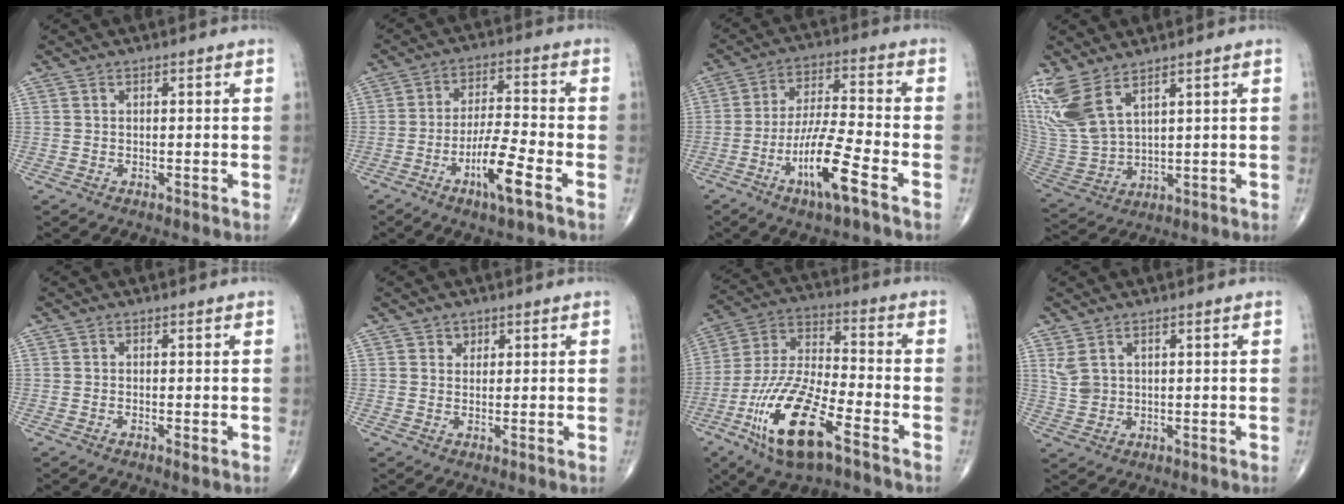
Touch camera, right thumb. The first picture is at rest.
{"total": 9.2, "force": [-4.5, 1.1, 8.0], "torque": [-0.158, 0.020, -0.081]}
{"total": 12.1, "force": [-5.9, 1.6, 10.5], "torque": [-0.211, 0.020, -0.110]}
{"total": 11.9, "force": [7.5, 4.7, 8.0], "torque": [-0.190, -0.030, 0.175]}
{"total": 0.9, "force": [-0.3, 0.1, 0.8], "torque": [-0.018, -0.004, -0.007]}
{"total": 1.6, "force": [0.9, 1.3, 0.3], "torque": [0.010, -0.004, 0.010]}
{"total": 18.4, "force": [-9.2, 5.9, 14.8], "torque": [-0.303, 0.037, -0.170]}
{"total": 3.3, "force": [1.5, 2.1, 2.0], "torque": [-0.041, -0.002, 0.041]}